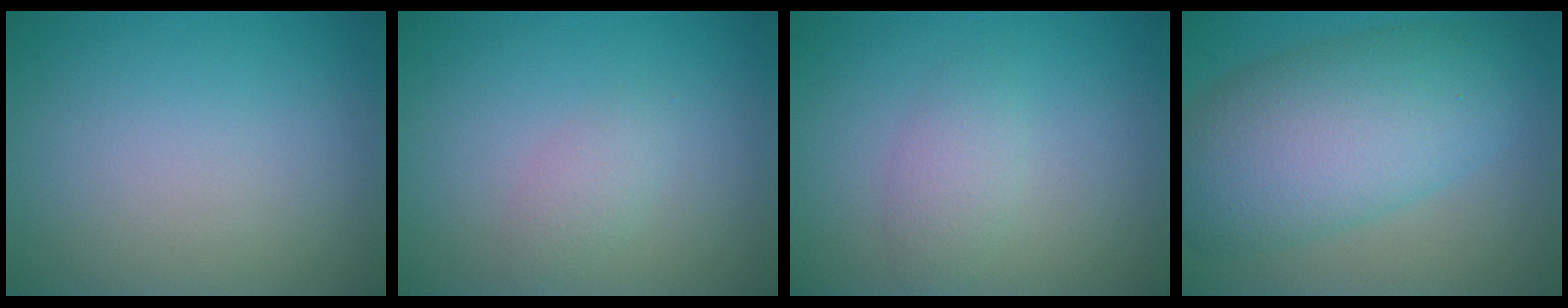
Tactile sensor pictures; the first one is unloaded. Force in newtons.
{"total": 1.4, "press": 1.4, "slide": 0.1}
{"total": 1.9, "press": 1.9, "slide": 0.1}
{"total": 9.7, "press": 9.7, "slide": 0.3}